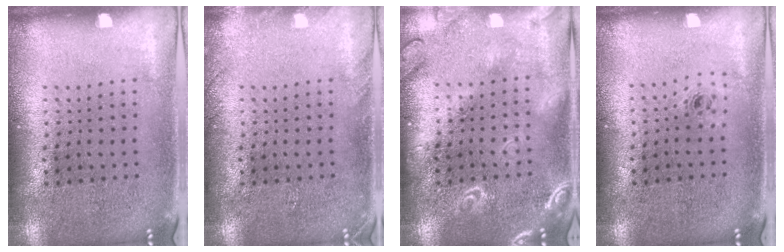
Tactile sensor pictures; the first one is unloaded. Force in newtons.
{"total": 1.1, "press": 1.1, "slide": 0.1}
{"total": 3.3, "press": 3.3, "slide": 0.4}
{"total": 0.6, "press": 0.3, "slide": 0.5}